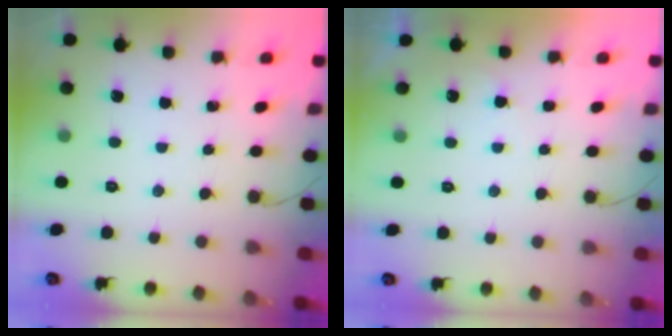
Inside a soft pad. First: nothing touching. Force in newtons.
{"total": 3.0, "press": 3.0, "slide": 0.0}